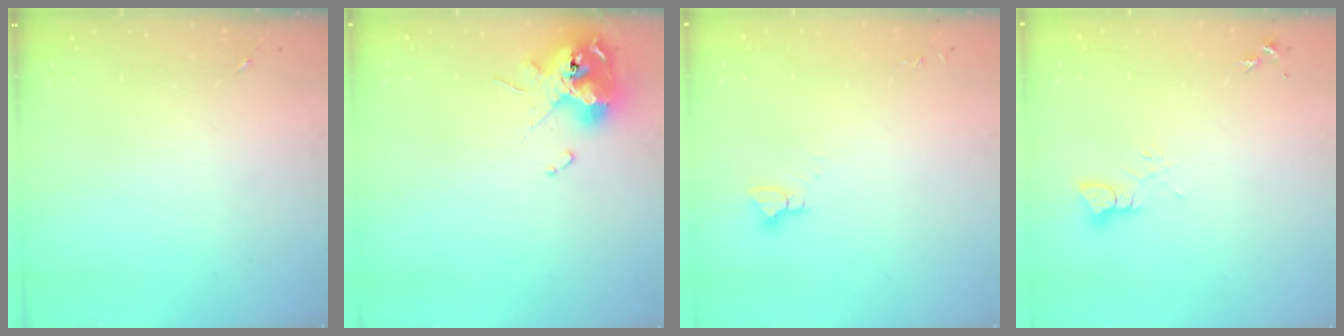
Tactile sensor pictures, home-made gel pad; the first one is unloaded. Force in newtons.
{"total": 12.4, "press": 12.2, "slide": 1.8}
{"total": 3.3, "press": 3.3, "slide": 0.2}
{"total": 3.3, "press": 3.3, "slide": 0.4}